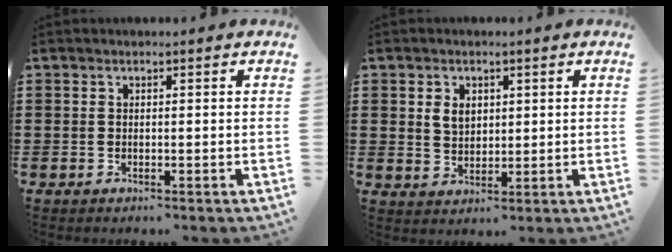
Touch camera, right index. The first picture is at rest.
{"total": 3.3, "force": [1.0, 2.4, 2.0], "torque": [-0.046, 0.010, 0.018]}